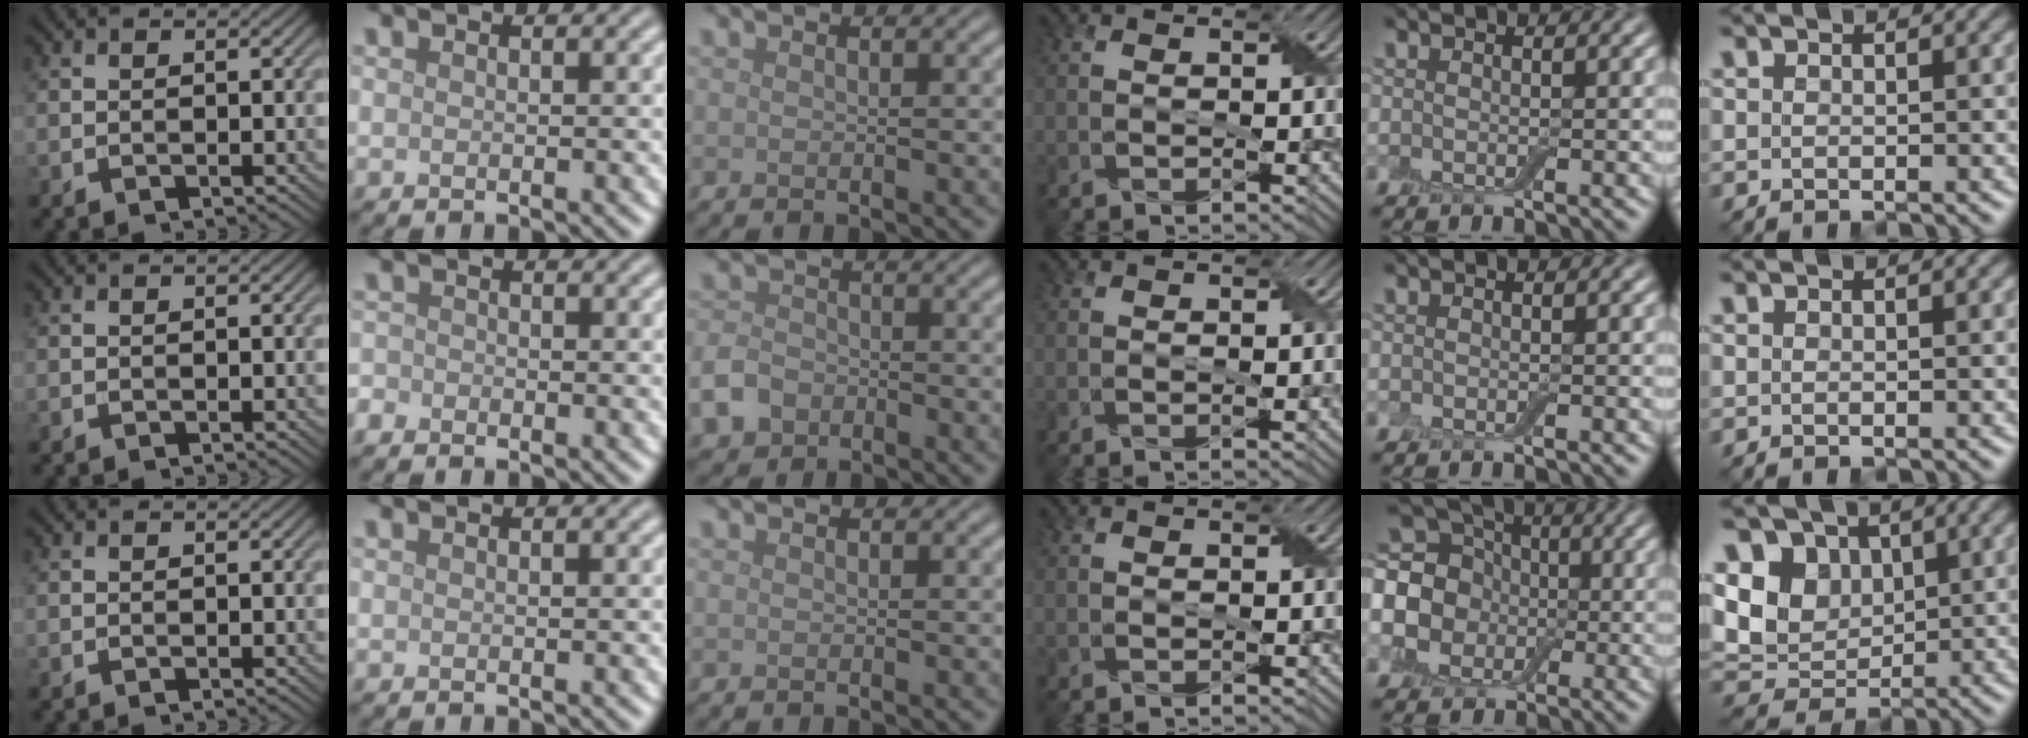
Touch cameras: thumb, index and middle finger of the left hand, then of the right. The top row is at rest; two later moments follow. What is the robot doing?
{"motion": "fold", "object": "aluminum foil"}